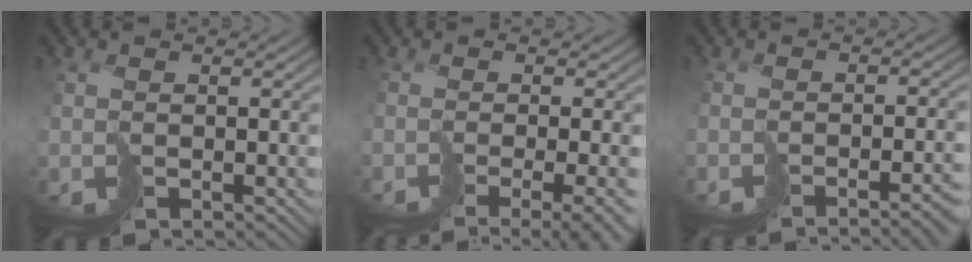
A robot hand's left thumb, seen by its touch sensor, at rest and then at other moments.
{"total": 7.6, "force": [-4.5, 2.0, 5.7], "torque": [-0.066, -0.011, -0.024]}
{"total": 4.8, "force": [-3.7, 0.3, 3.0], "torque": [-0.026, -0.011, -0.046]}